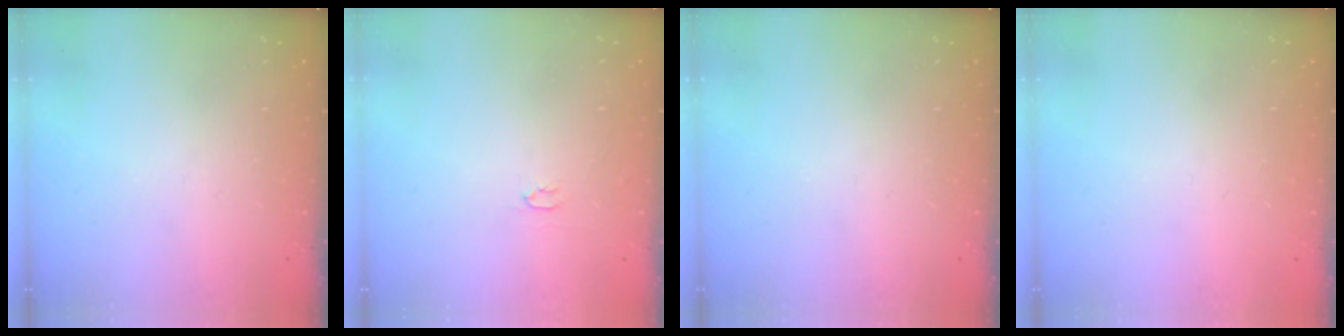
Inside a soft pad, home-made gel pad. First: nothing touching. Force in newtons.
{"total": 2.0, "press": 2.0, "slide": 0.3}
{"total": 0.0}
{"total": 0.7, "press": 0.6, "slide": 0.1}